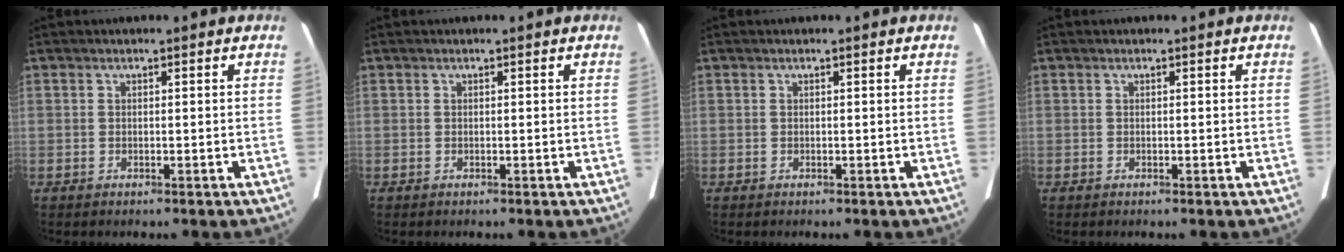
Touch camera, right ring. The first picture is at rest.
{"total": 0.0}
{"total": 0.0}
{"total": 0.0}